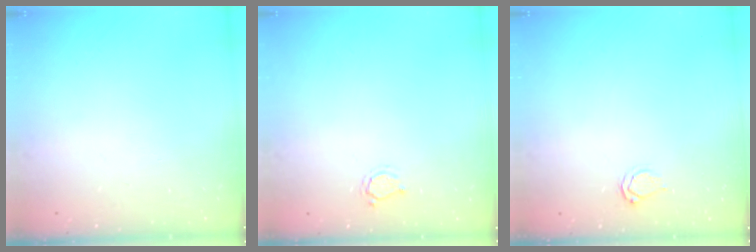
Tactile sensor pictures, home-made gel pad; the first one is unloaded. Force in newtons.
{"total": 2.6, "press": 2.6, "slide": 0.4}
{"total": 2.5, "press": 2.4, "slide": 0.3}